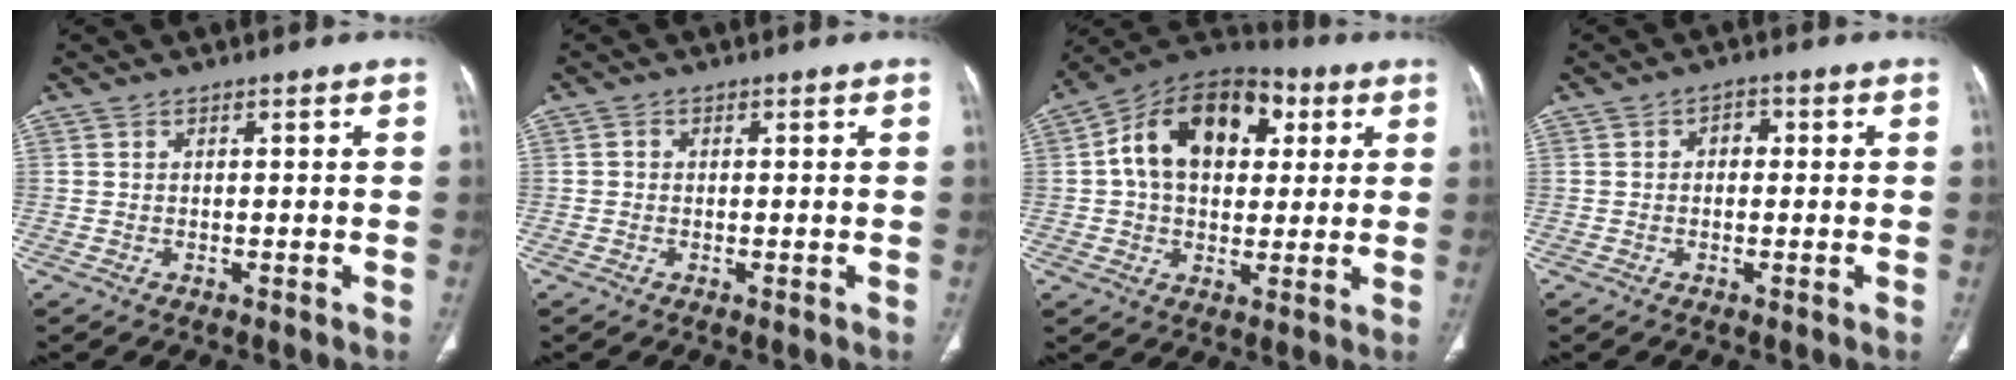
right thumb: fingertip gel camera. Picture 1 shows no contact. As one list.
[{"total": 0.6, "force": [-0.1, 0.6, 0.1], "torque": [0.001, 0.001, -0.004]}, {"total": 18.4, "force": [4.4, 12.5, 12.7], "torque": [-0.176, 0.018, 0.065]}, {"total": 2.3, "force": [0.2, 1.7, 1.5], "torque": [-0.006, 0.008, -0.001]}]